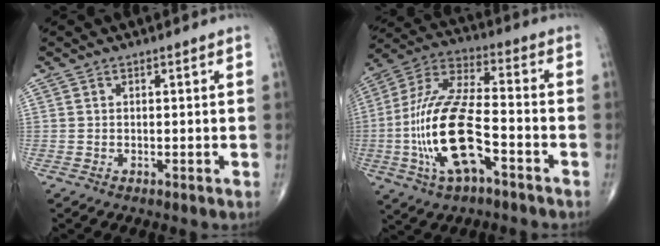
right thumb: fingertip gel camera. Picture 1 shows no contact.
{"total": 18.8, "force": [-5.5, 7.3, 16.4], "torque": [-0.345, 0.038, -0.100]}